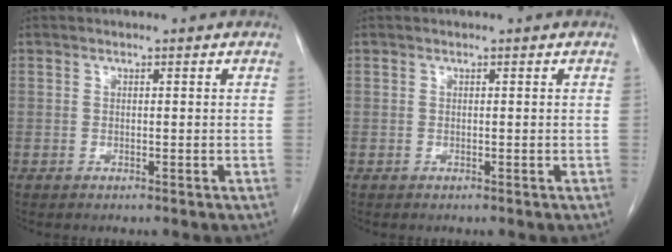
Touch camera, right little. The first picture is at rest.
{"total": 0.0}